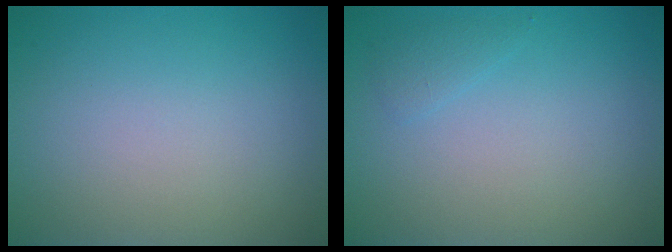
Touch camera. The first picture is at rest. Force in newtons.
{"total": 0.9, "press": 0.9, "slide": 0.1}